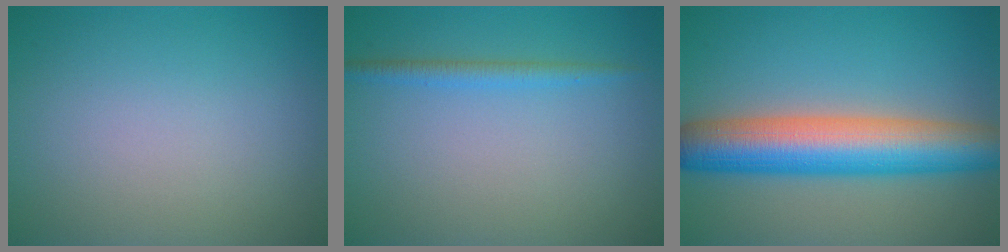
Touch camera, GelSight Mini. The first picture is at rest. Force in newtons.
{"total": 1.6, "press": 1.6, "slide": 0.0}
{"total": 9.4, "press": 9.3, "slide": 0.2}